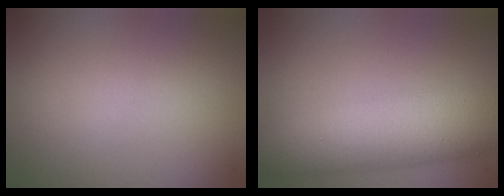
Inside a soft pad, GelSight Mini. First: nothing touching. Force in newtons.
{"total": 8.1, "press": 8.1, "slide": 0.1}